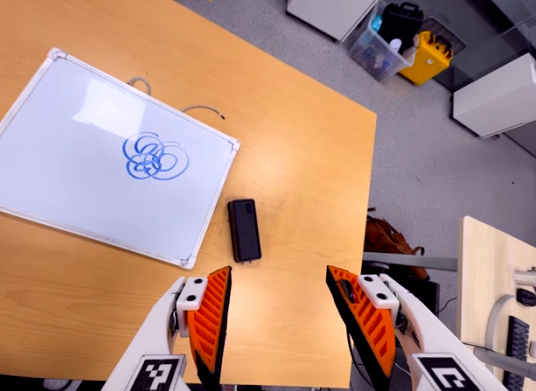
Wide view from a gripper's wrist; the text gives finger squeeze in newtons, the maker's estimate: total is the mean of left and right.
{"total": 0.0}